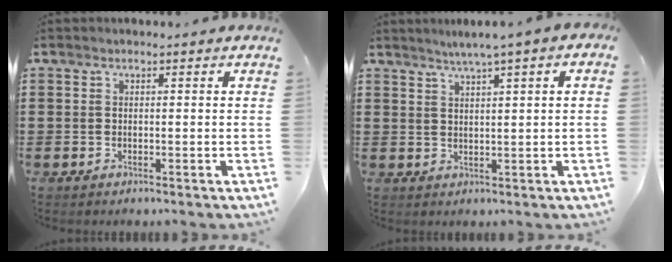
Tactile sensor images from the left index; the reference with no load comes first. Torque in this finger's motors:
{"motor_torque": [1.10, -1.04, 0.62, 0.15]}